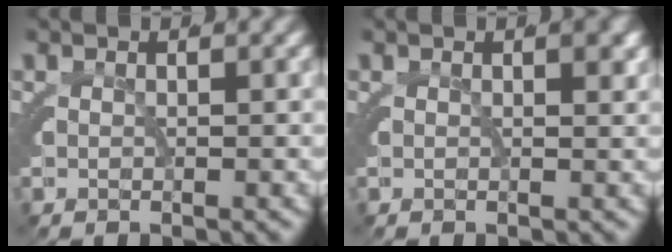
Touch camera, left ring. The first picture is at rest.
{"total": 0.8, "force": [0.4, 0.2, 0.7], "torque": [-0.003, 0.003, 0.005]}